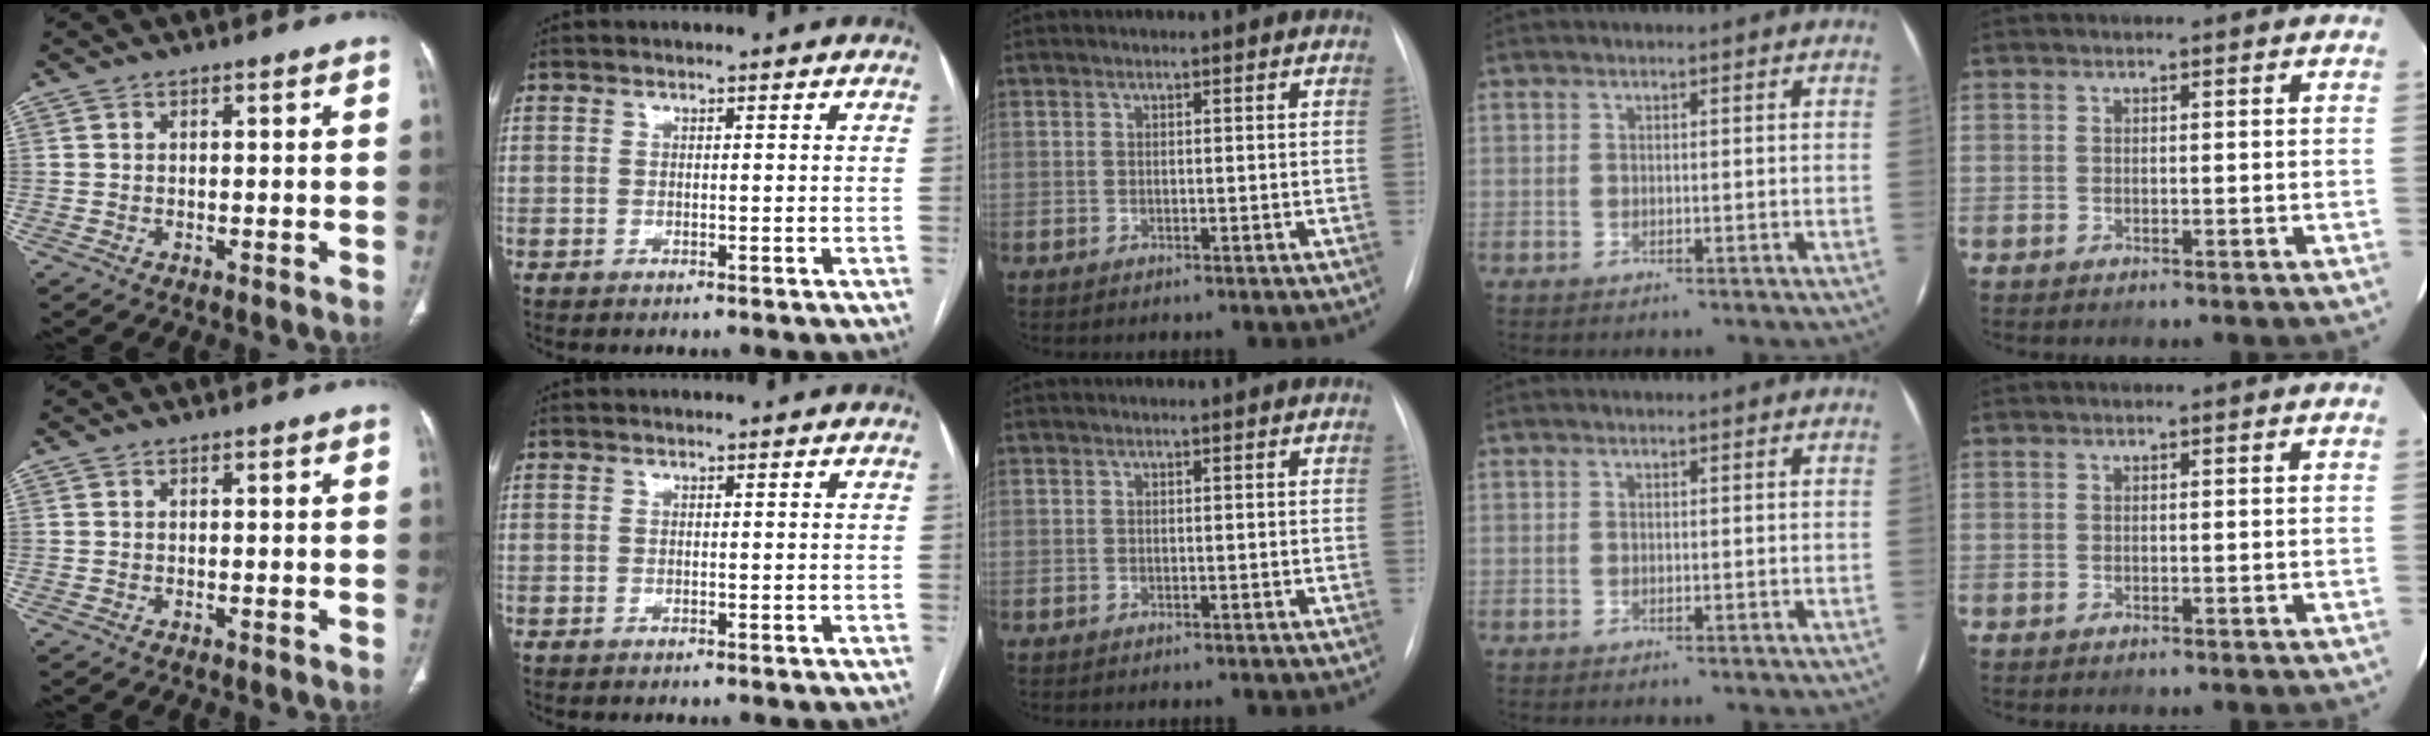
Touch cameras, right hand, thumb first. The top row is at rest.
{}